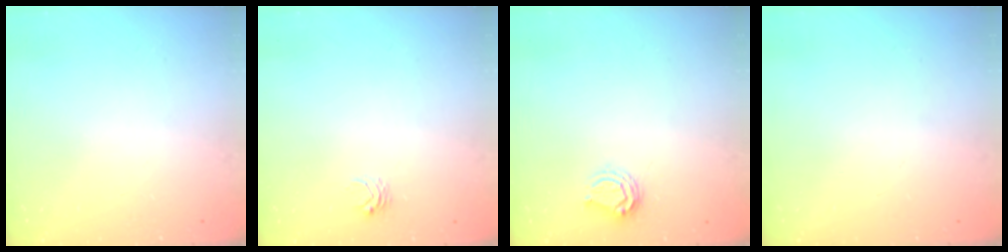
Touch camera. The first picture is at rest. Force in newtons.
{"total": 3.5, "press": 3.5, "slide": 0.4}
{"total": 5.9, "press": 5.8, "slide": 0.7}
{"total": 0.0}